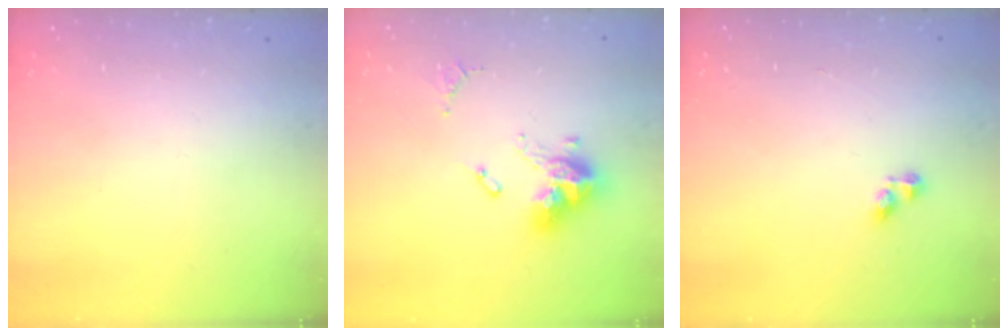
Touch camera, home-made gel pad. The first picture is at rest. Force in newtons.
{"total": 13.9, "press": 13.9, "slide": 1.2}
{"total": 2.8, "press": 2.8, "slide": 0.3}